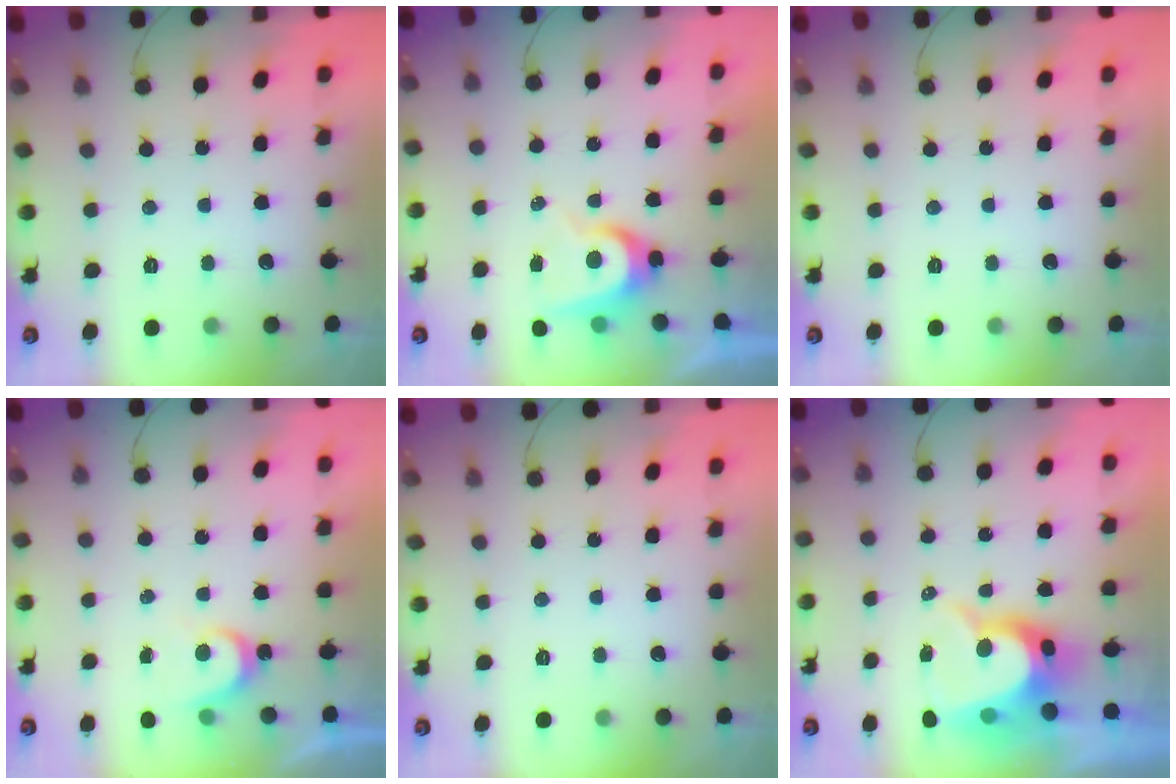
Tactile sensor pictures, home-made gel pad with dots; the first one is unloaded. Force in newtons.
{"total": 7.0, "press": 6.9, "slide": 0.4}
{"total": 0.0}
{"total": 3.7, "press": 3.6, "slide": 0.3}
{"total": 0.0}
{"total": 10.6, "press": 10.6, "slide": 0.8}